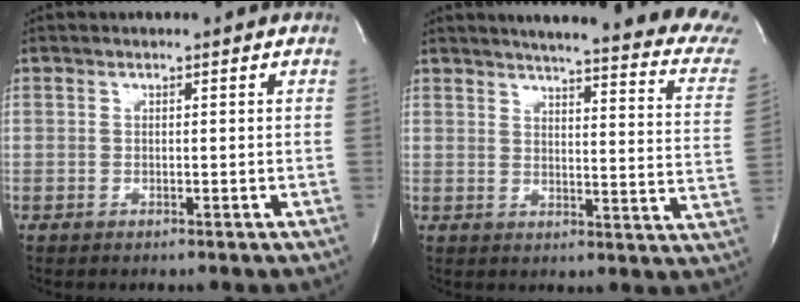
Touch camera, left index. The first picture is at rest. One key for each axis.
{"total": 24.1, "fx": 21.0, "fy": 2.0, "fz": 11.7, "tx": -0.152, "ty": -0.066, "tz": 0.229}